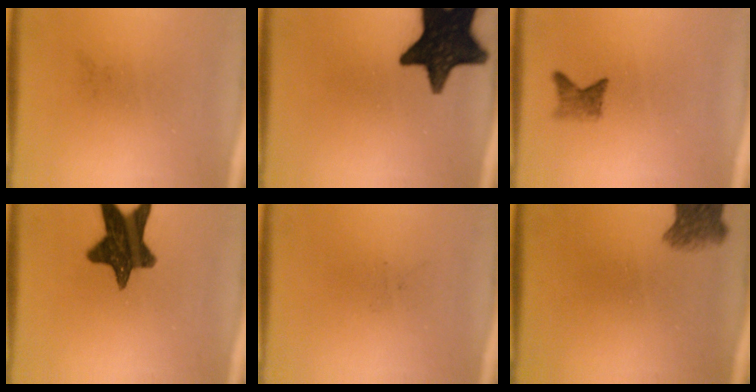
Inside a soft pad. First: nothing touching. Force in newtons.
{"total": 17.6}
{"total": 2.0}
{"total": 13.5}
{"total": 0.0}
{"total": 5.0}